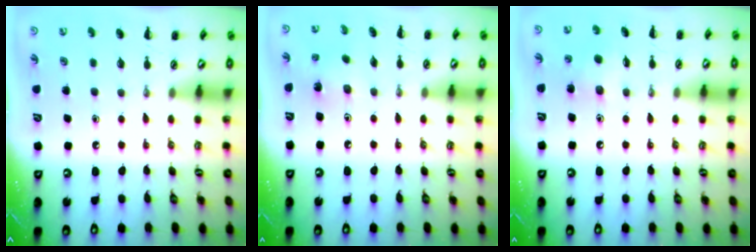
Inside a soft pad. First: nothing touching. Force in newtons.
{"total": 2.1, "press": 1.9, "slide": 0.7}
{"total": 5.0, "press": 5.0, "slide": 0.7}